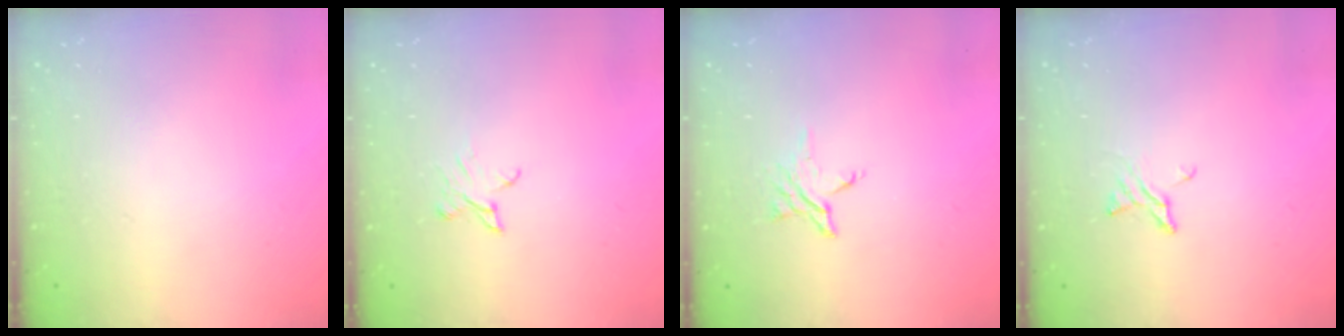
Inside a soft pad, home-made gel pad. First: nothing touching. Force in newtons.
{"total": 3.6, "press": 3.6, "slide": 0.4}
{"total": 3.3, "press": 3.3, "slide": 0.3}
{"total": 3.3, "press": 3.2, "slide": 0.3}